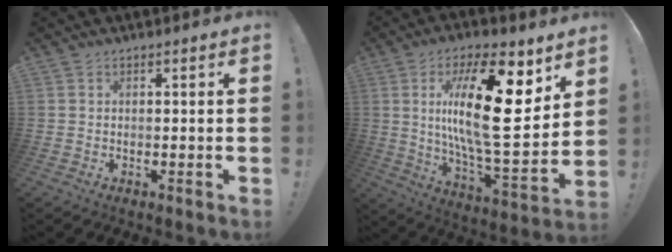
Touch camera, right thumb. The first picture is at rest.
{"total": 24.4, "force": [6.5, 7.2, 22.4], "torque": [-0.406, -0.042, 0.101]}